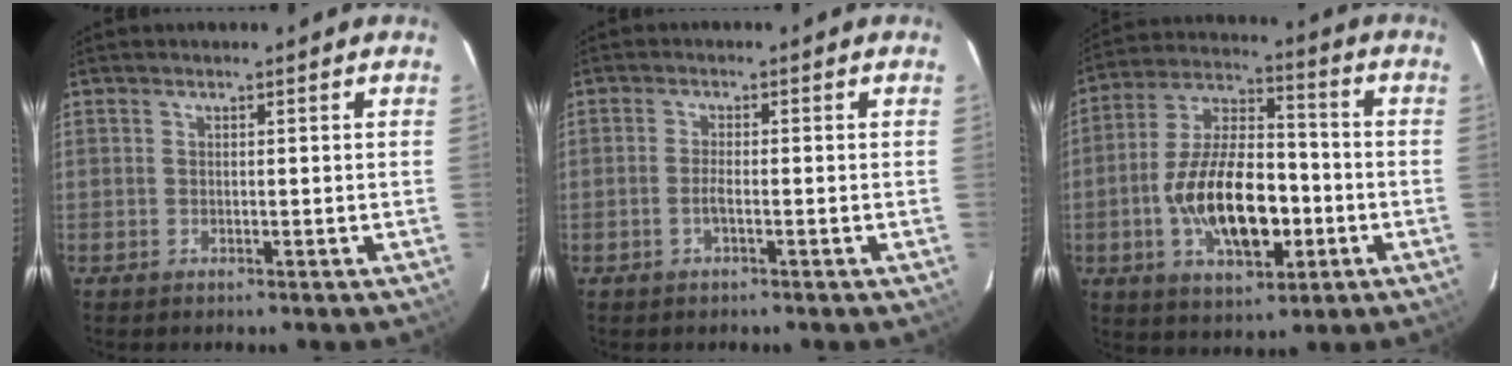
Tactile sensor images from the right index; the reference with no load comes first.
{"total": 4.3, "force": [-1.8, 1.0, 3.8], "torque": [-0.084, 0.002, -0.037]}
{"total": 17.6, "force": [-4.4, 8.4, 14.8], "torque": [-0.288, 0.009, -0.071]}